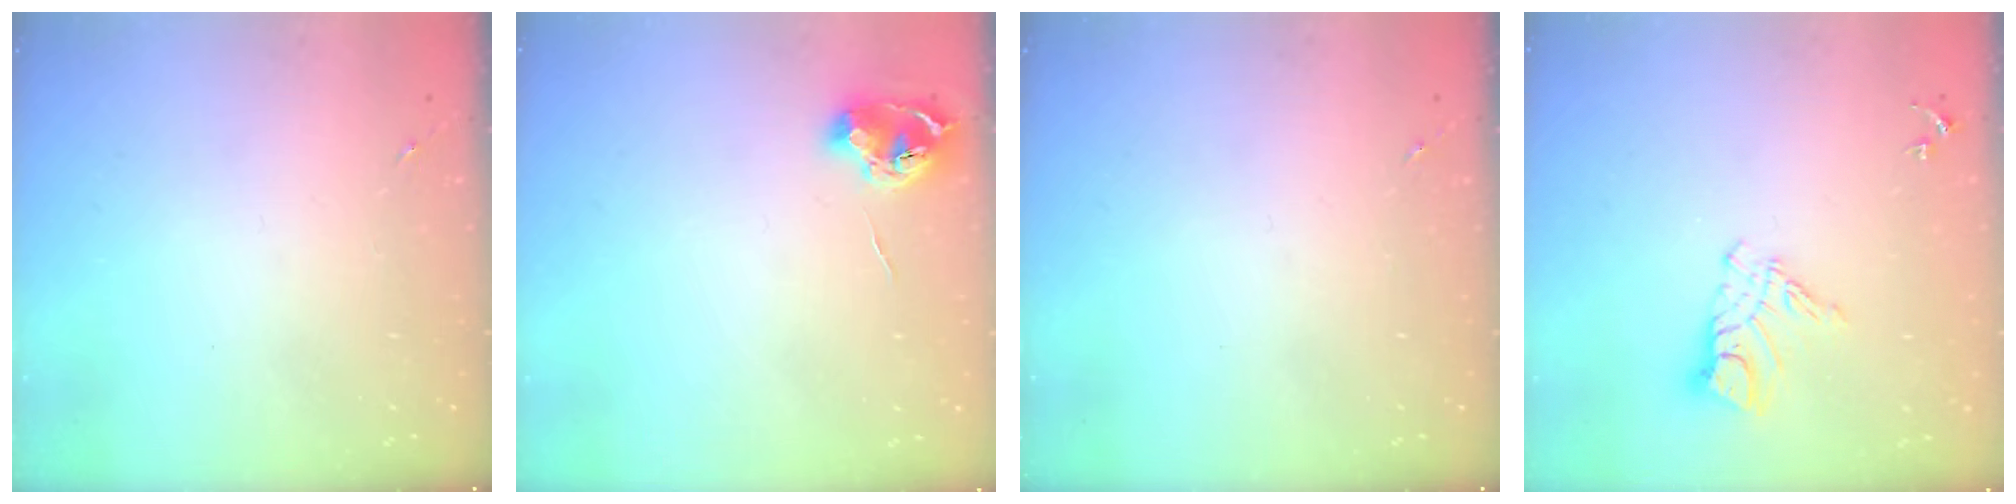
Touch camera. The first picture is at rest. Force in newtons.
{"total": 8.0, "press": 8.0, "slide": 0.8}
{"total": 0.0}
{"total": 9.9, "press": 9.9, "slide": 0.8}